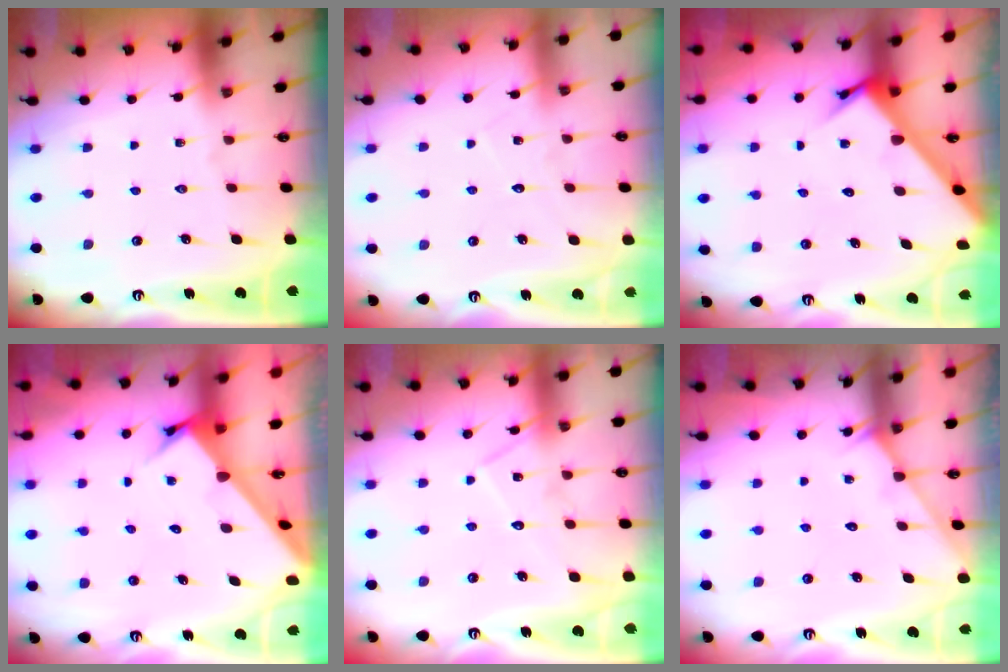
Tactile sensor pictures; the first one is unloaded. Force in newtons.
{"total": 5.3, "press": 5.3, "slide": 0.5}
{"total": 5.6, "press": 5.6, "slide": 0.4}
{"total": 4.1, "press": 4.1, "slide": 0.3}
{"total": 11.1, "press": 11.1, "slide": 0.7}
{"total": 2.7, "press": 2.7, "slide": 0.2}